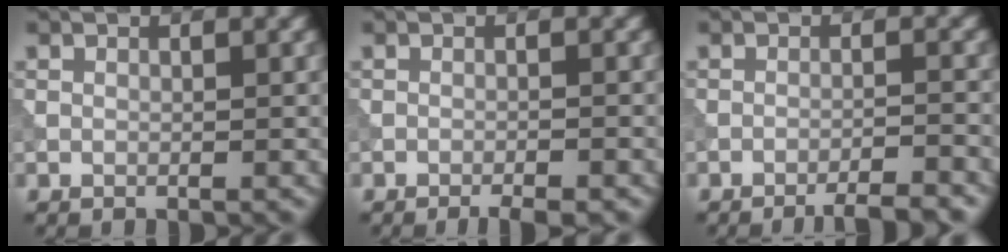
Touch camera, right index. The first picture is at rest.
{"total": 2.2, "force": [-1.7, 0.4, 1.4], "torque": [-0.021, 0.005, -0.025]}
{"total": 4.6, "force": [-4.0, 0.7, 2.3], "torque": [-0.024, 0.009, -0.059]}